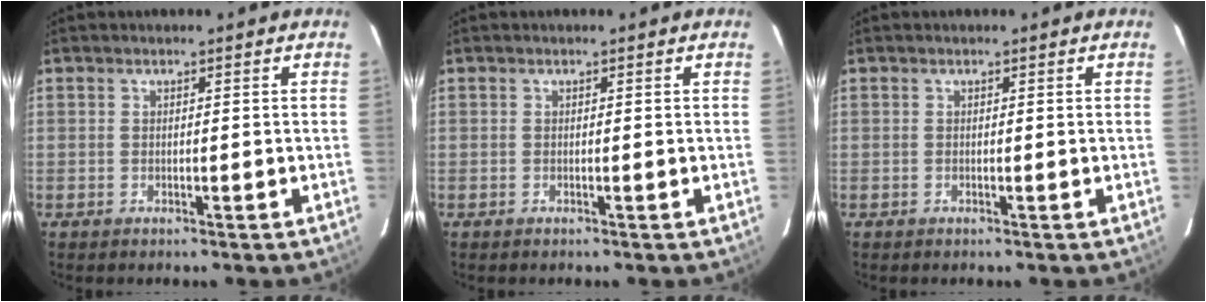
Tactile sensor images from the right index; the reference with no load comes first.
{"total": 0.0}
{"total": 0.0}